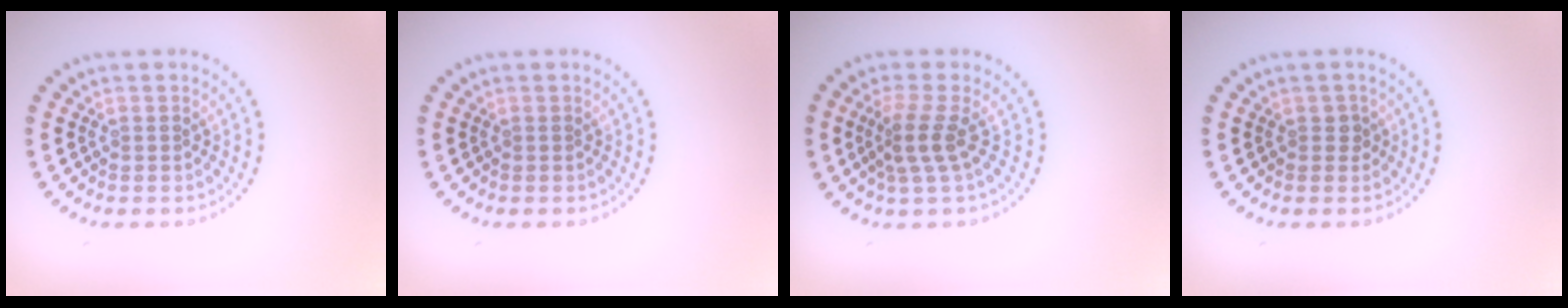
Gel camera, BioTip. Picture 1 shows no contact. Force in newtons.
{"total": 0.0}
{"total": 2.6, "press": 1.8, "slide": 1.9}
{"total": 1.0, "press": 0.9, "slide": 0.3}